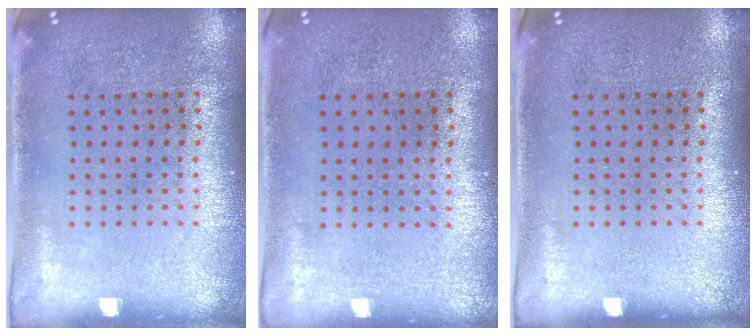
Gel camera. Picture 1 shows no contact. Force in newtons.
{"total": 0.0}
{"total": 0.0}